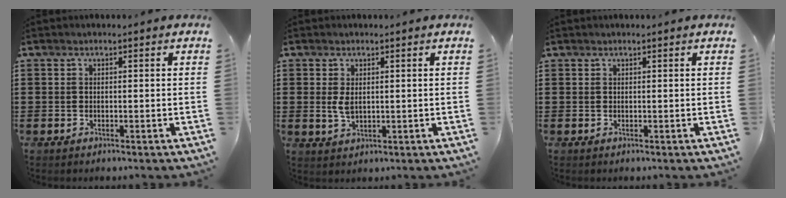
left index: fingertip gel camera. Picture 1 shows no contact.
{"total": 2.8, "force": [0.4, 1.5, 2.3], "torque": [-0.063, -0.001, 0.001]}
{"total": 0.0}